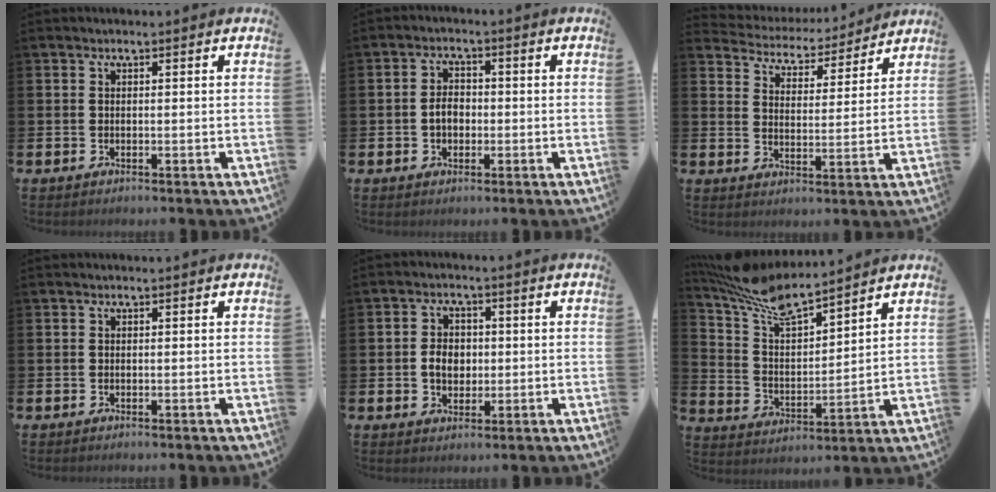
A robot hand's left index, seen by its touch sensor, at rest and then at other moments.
{"total": 3.0, "force": [-0.5, 2.2, 2.0], "torque": [-0.025, -0.001, -0.016]}
{"total": 4.6, "force": [4.4, 1.3, -0.1], "torque": [-0.018, -0.045, 0.071]}
{"total": 0.0}
{"total": 3.7, "force": [-0.2, 3.0, 2.2], "torque": [-0.026, 0.001, -0.011]}
{"total": 9.0, "force": [8.2, 1.8, 3.2], "torque": [-0.096, -0.047, 0.148]}